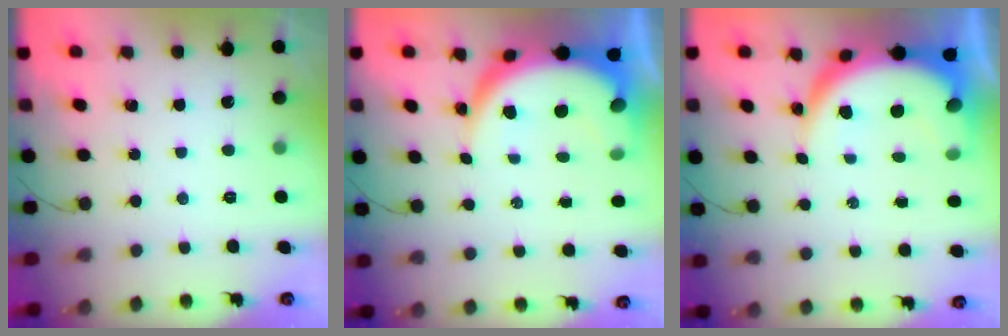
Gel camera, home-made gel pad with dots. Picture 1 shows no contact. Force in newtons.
{"total": 11.1, "press": 11.0, "slide": 1.1}
{"total": 11.1, "press": 11.0, "slide": 1.1}